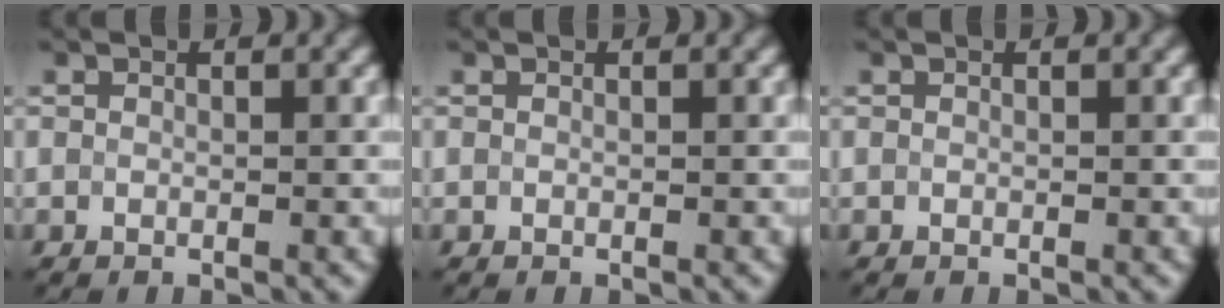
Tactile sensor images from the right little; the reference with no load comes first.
{"total": 0.0}
{"total": 0.0}